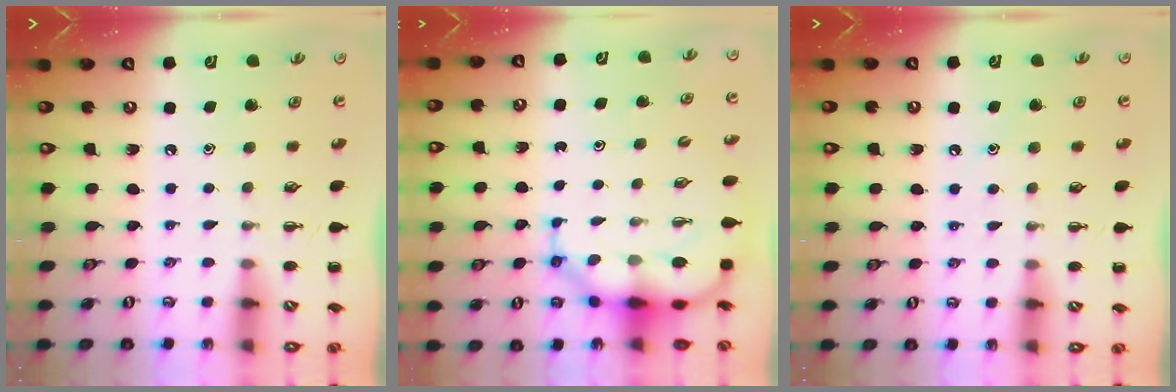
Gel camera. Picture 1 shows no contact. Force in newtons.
{"total": 9.4, "press": 8.9, "slide": 3.0}
{"total": 6.3, "press": 6.0, "slide": 1.8}